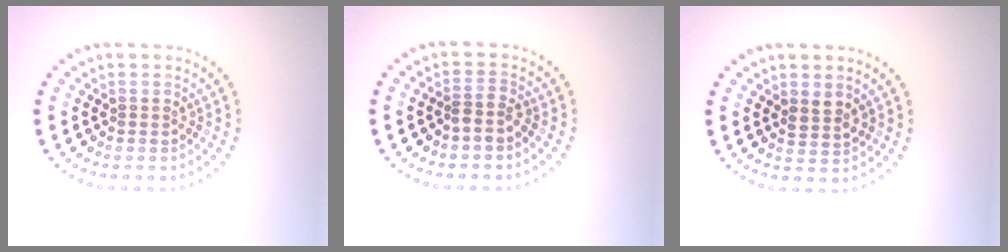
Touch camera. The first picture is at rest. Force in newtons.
{"total": 1.6, "press": 1.1, "slide": 1.1}
{"total": 1.4, "press": 1.1, "slide": 0.8}